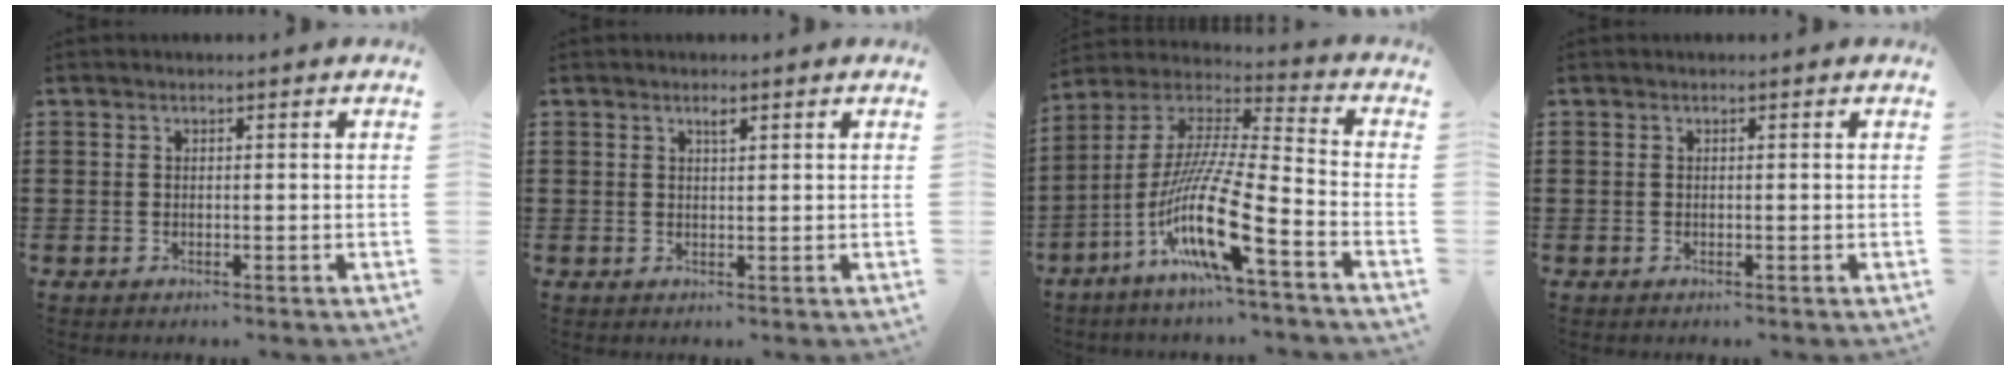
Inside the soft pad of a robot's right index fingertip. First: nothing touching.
{"total": 1.1, "force": [0.7, 0.2, 0.8], "torque": [-0.017, 0.000, 0.012]}
{"total": 15.1, "force": [-8.3, 1.4, 12.5], "torque": [-0.271, -0.015, -0.164]}
{"total": 0.0}